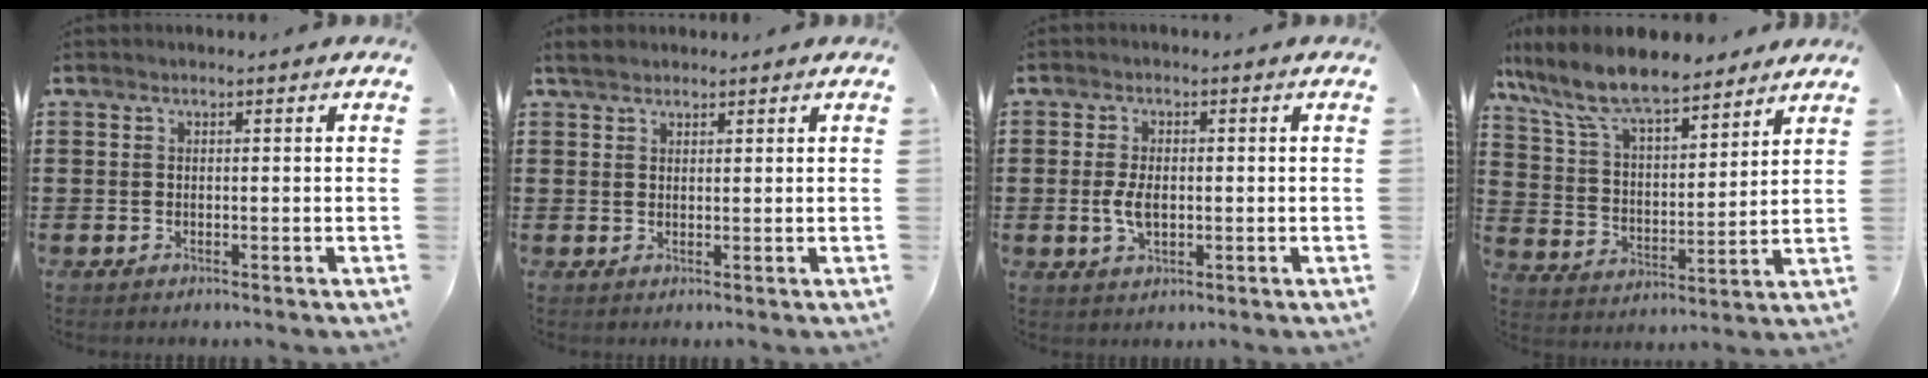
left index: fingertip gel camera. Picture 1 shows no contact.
{"total": 2.0, "force": [1.8, 0.8, 0.6], "torque": [-0.017, 0.007, 0.034]}
{"total": 4.1, "force": [-0.3, 2.1, 3.5], "torque": [-0.081, -0.001, -0.009]}
{"total": 10.3, "force": [9.0, 2.1, 4.5], "torque": [-0.124, -0.042, 0.158]}